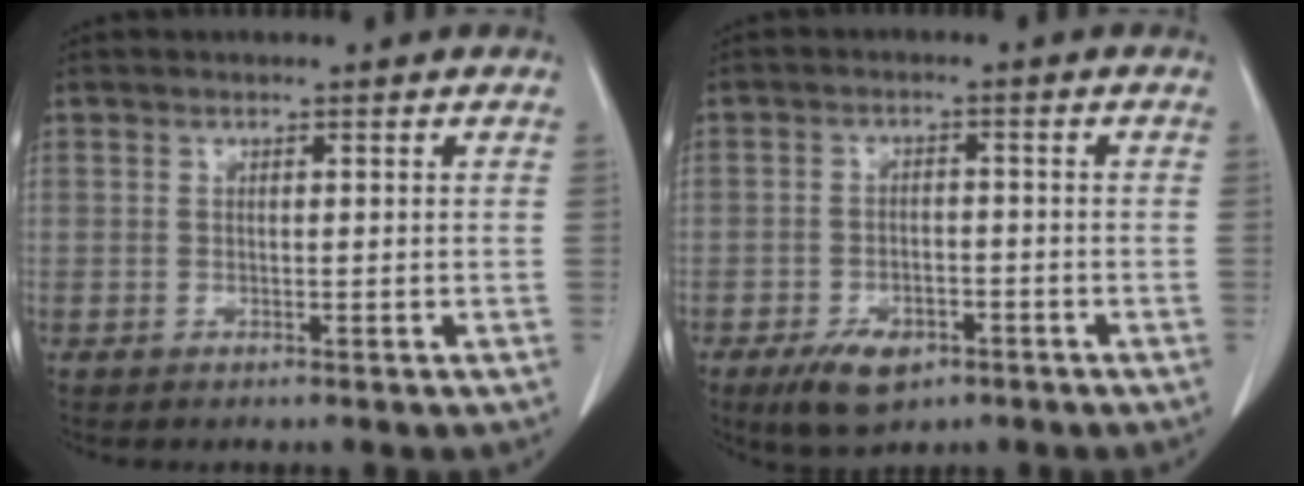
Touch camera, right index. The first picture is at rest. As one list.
[{"total": 6.4, "force": [-3.8, 3.4, 3.9], "torque": [-0.071, -0.001, -0.055]}]